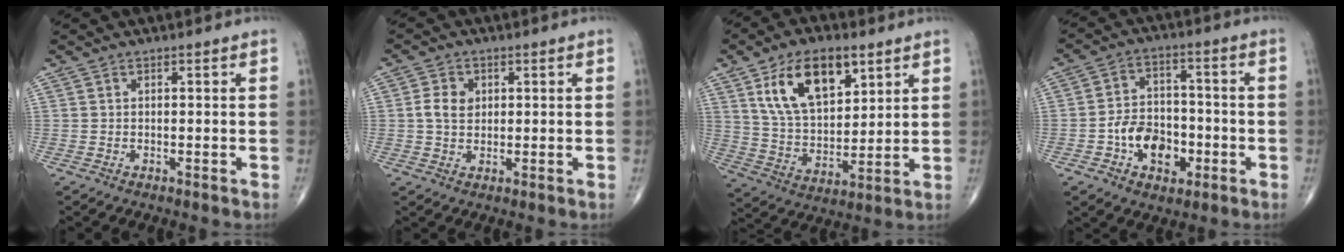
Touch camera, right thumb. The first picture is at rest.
{"total": 4.5, "force": [0.8, 3.4, 2.8], "torque": [-0.041, 0.000, 0.013]}
{"total": 16.3, "force": [7.8, 8.7, 11.4], "torque": [-0.168, -0.029, 0.150]}
{"total": 10.9, "force": [-3.4, 7.6, 7.1], "torque": [-0.083, 0.030, -0.057]}